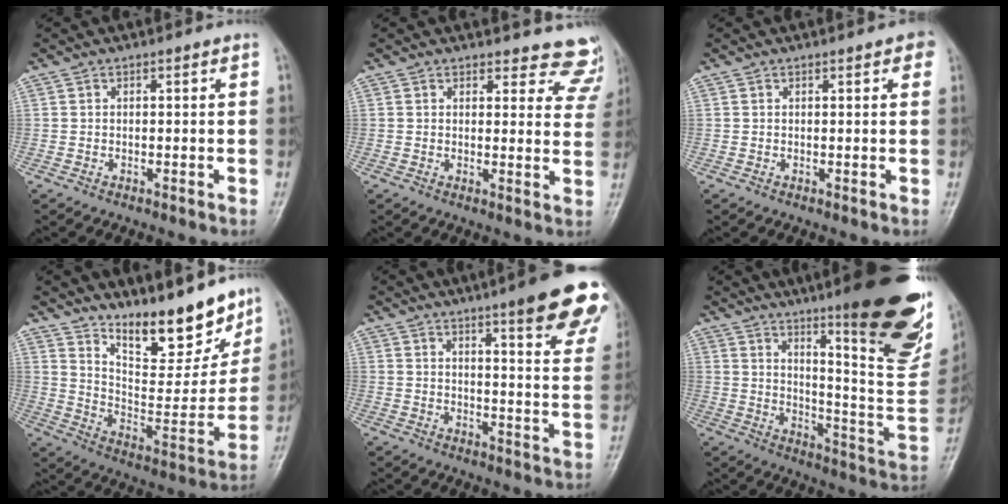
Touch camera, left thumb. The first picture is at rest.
{"total": 10.7, "force": [10.1, 3.6, -0.3], "torque": [0.068, -0.077, 0.073]}
{"total": 2.3, "force": [1.1, 1.0, 1.7], "torque": [-0.011, 0.001, 0.009]}
{"total": 18.2, "force": [14.1, 5.9, 9.9], "torque": [-0.099, -0.094, 0.231]}
{"total": 18.4, "force": [11.8, 3.3, 13.7], "torque": [-0.146, -0.047, 0.138]}
{"total": 27.6, "force": [15.4, 5.3, 22.3], "torque": [-0.252, -0.077, 0.225]}